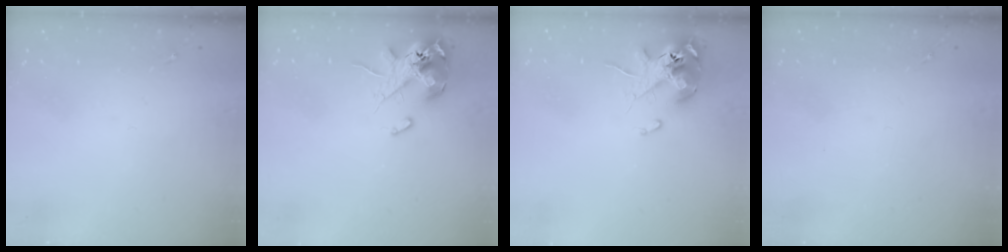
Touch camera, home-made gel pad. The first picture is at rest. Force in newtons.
{"total": 12.7, "press": 12.5, "slide": 2.2}
{"total": 11.6, "press": 11.4, "slide": 2.1}
{"total": 0.0}